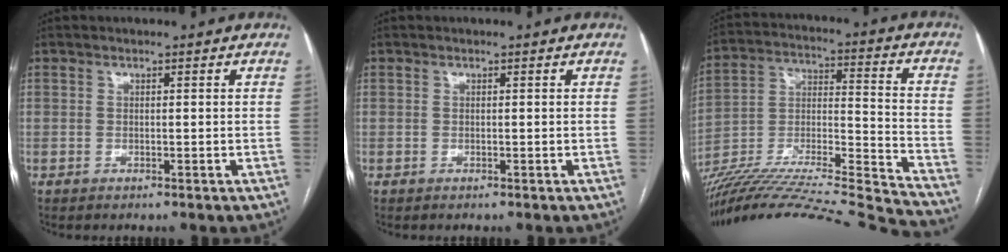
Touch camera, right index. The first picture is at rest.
{"total": 0.0}
{"total": 31.7, "force": [-29.2, -1.2, 12.4], "torque": [-0.182, -0.042, -0.454]}